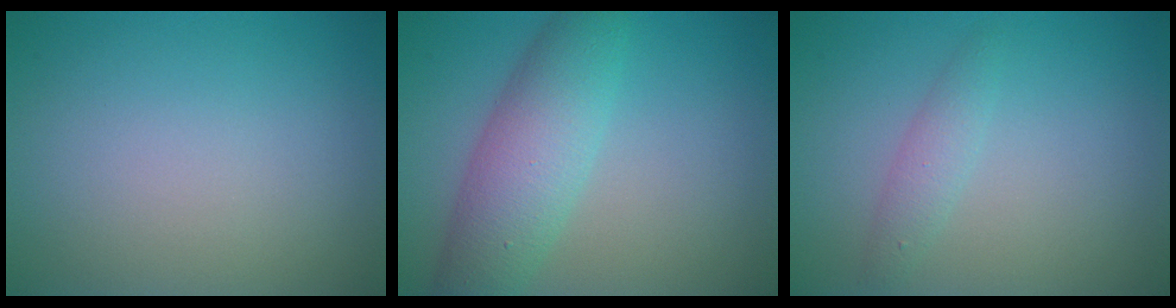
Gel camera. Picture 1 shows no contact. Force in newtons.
{"total": 6.0, "press": 6.0, "slide": 0.3}
{"total": 1.6, "press": 1.6, "slide": 0.1}